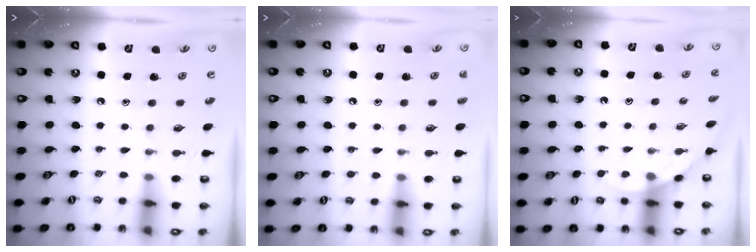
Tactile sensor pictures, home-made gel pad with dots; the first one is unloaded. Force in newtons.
{"total": 2.9, "press": 2.9, "slide": 0.4}
{"total": 2.0, "press": 2.0, "slide": 0.0}